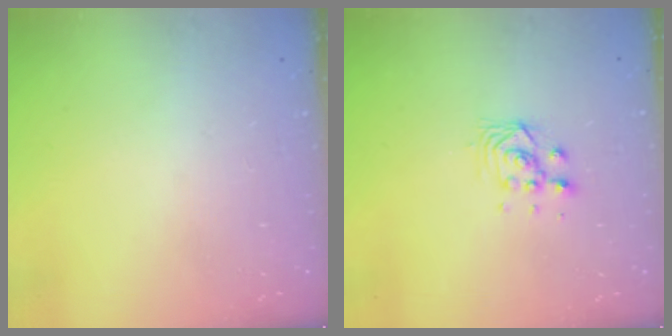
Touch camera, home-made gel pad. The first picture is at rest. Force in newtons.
{"total": 2.9, "press": 2.8, "slide": 0.8}